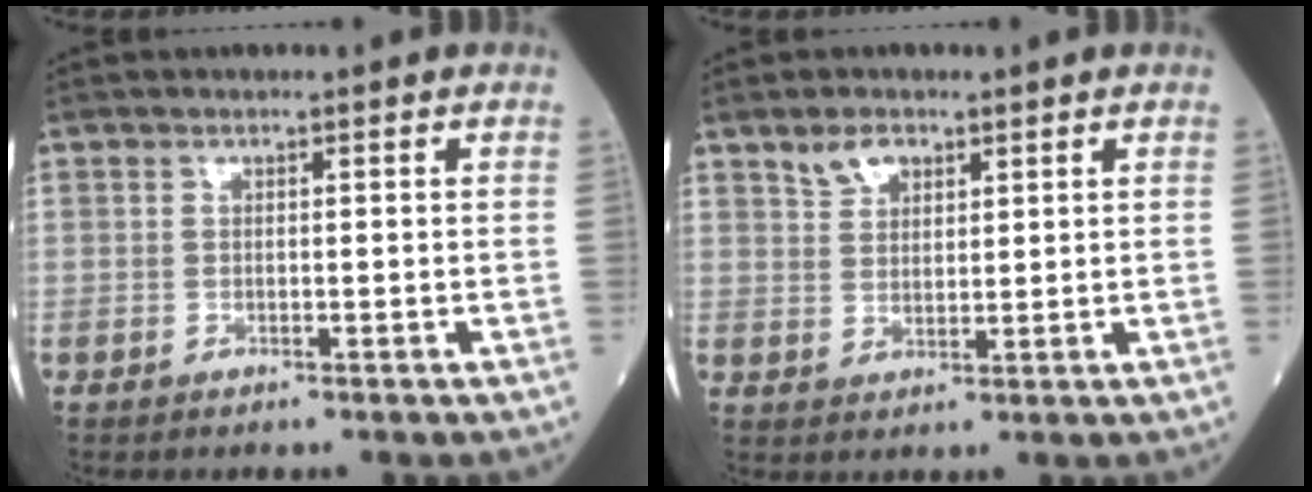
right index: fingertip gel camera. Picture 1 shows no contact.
{"total": 3.6, "force": [2.5, 1.9, 1.7], "torque": [-0.037, 0.007, 0.054]}